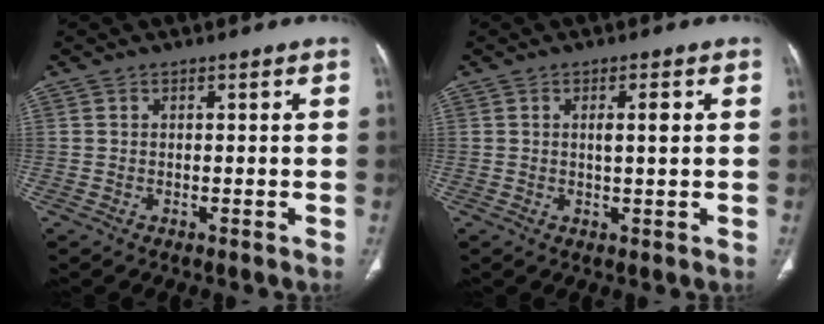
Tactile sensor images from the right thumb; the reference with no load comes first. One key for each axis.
{"total": 2.7, "fx": 0.5, "fy": 0.5, "fz": 2.6, "tx": -0.045, "ty": -0.001, "tz": 0.009}